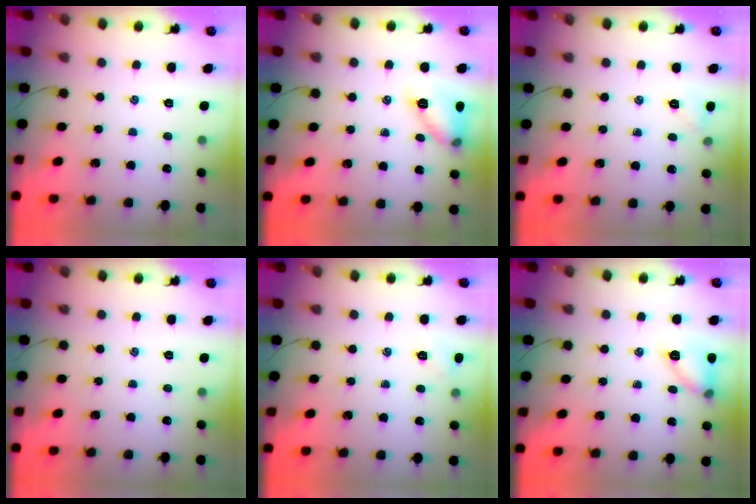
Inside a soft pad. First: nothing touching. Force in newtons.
{"total": 11.5, "press": 11.5, "slide": 0.6}
{"total": 3.8, "press": 3.6, "slide": 1.1}
{"total": 0.0}
{"total": 5.1, "press": 4.9, "slide": 1.3}
{"total": 10.3, "press": 10.3, "slide": 0.2}